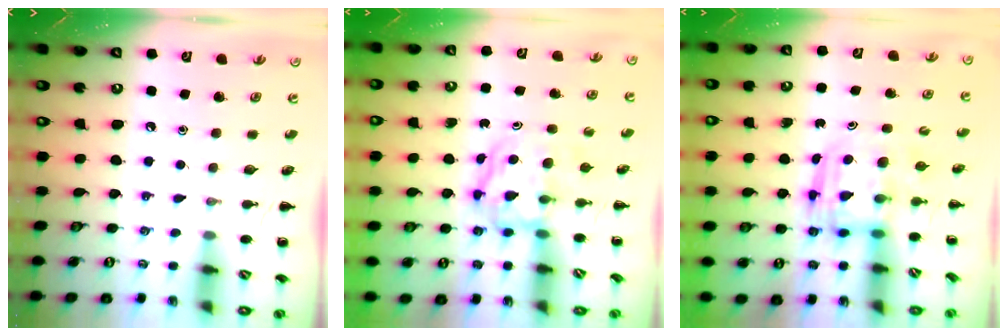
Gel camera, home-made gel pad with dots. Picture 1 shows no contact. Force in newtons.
{"total": 3.9, "press": 3.9, "slide": 0.5}
{"total": 3.0, "press": 3.0, "slide": 0.3}